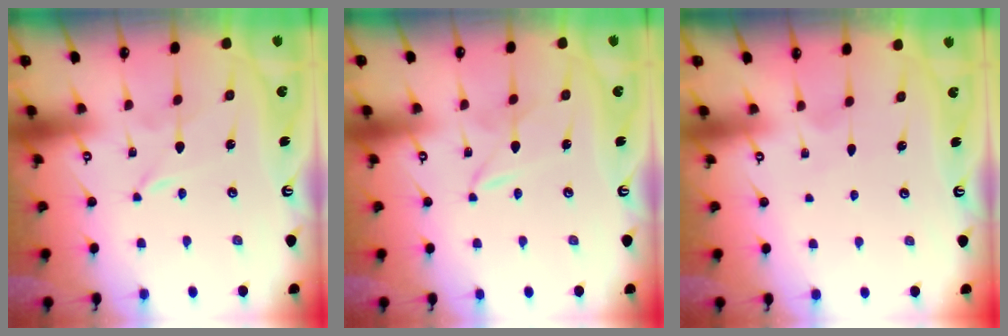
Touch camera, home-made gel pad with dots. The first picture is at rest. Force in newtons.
{"total": 1.7, "press": 1.7, "slide": 0.0}
{"total": 3.2, "press": 3.2, "slide": 0.3}